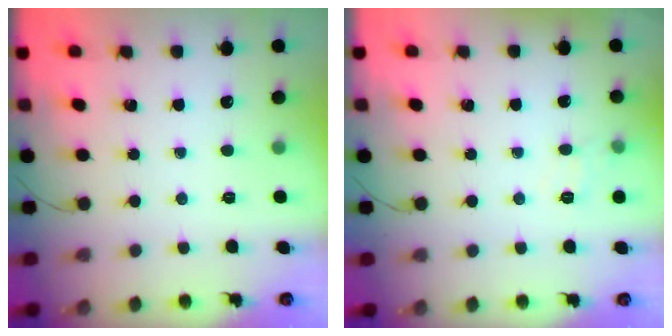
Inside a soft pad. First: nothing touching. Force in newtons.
{"total": 6.1, "press": 5.9, "slide": 1.4}